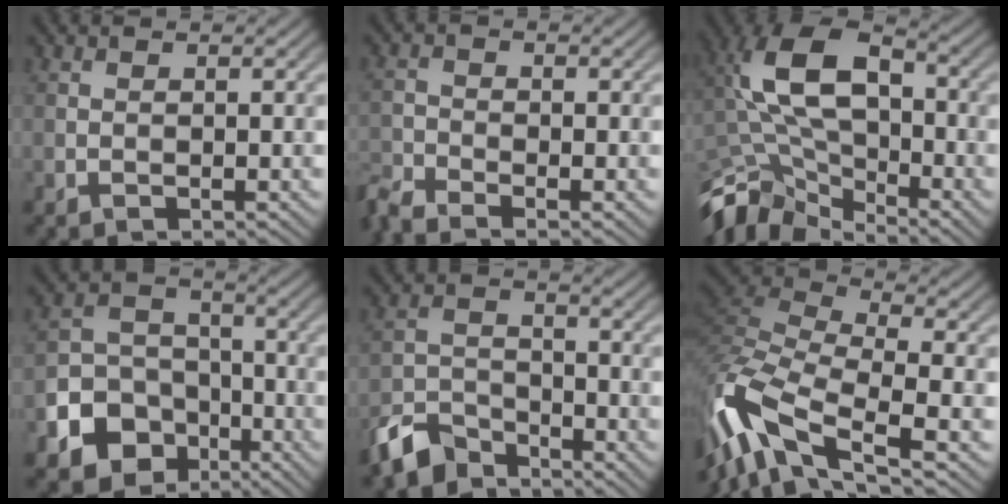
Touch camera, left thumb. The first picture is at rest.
{"total": 4.0, "force": [-3.5, 0.9, 1.8], "torque": [-0.042, -0.014, -0.082]}
{"total": 12.6, "force": [-5.0, 7.1, 9.1], "torque": [-0.191, 0.004, -0.110]}
{"total": 10.1, "force": [-5.0, 7.9, 4.1], "torque": [-0.099, -0.028, -0.109]}
{"total": 6.4, "force": [-5.2, 2.8, 2.3], "torque": [-0.048, -0.005, -0.118]}
{"total": 14.0, "force": [-7.2, 5.3, 10.7], "torque": [-0.261, -0.012, -0.144]}